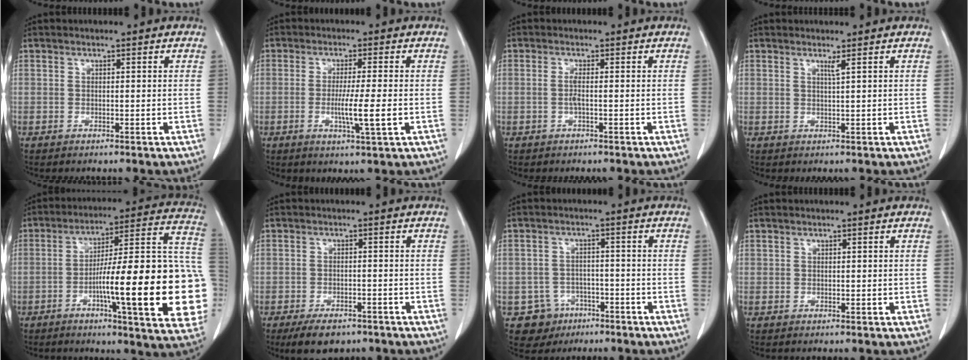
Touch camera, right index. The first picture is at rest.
{"total": 5.6, "force": [-1.1, -0.5, 5.5], "torque": [-0.098, -0.013, -0.020]}
{"total": 1.3, "force": [-0.3, 0.0, 1.3], "torque": [-0.028, 0.000, -0.006]}
{"total": 1.1, "force": [0.7, -0.4, 0.7], "torque": [-0.021, -0.009, 0.014]}
{"total": 26.0, "force": [-5.4, 2.7, 25.3], "torque": [-0.263, 0.020, -0.077]}
{"total": 5.7, "force": [-4.1, 2.7, 2.8], "torque": [-0.043, -0.003, -0.062]}
{"total": 5.5, "force": [-2.6, 4.8, 0.3], "torque": [-0.001, 0.012, -0.035]}
{"total": 0.5, "force": [0.3, 0.3, 0.2], "torque": [0.003, 0.000, 0.007]}